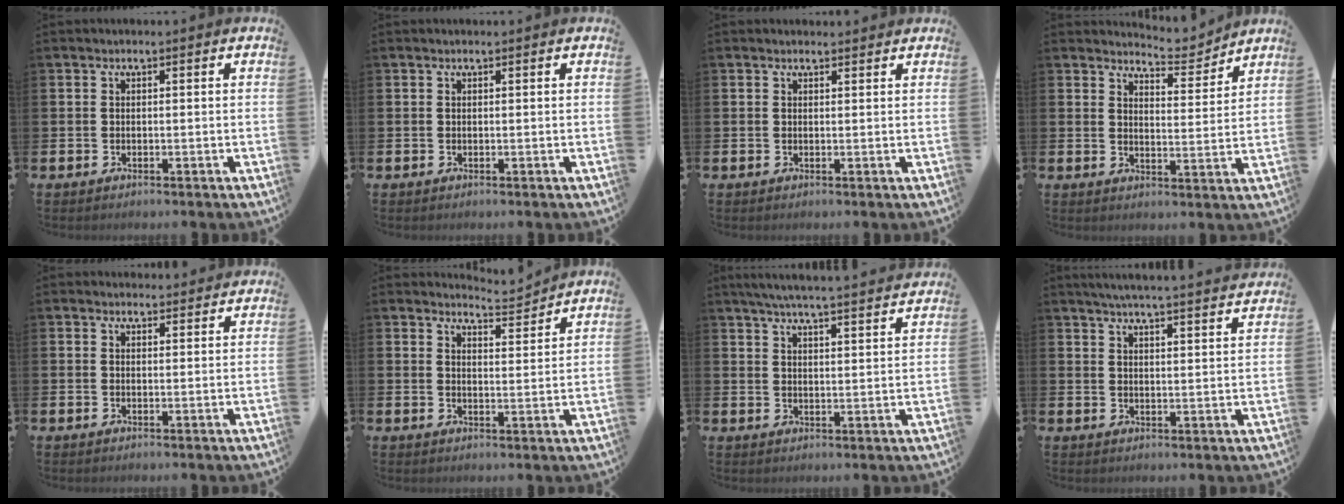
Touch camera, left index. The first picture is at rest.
{"total": 0.0}
{"total": 1.0, "force": [0.9, 0.3, 0.0], "torque": [0.007, -0.001, 0.016]}
{"total": 6.5, "force": [6.3, 1.1, 1.1], "torque": [-0.026, -0.050, 0.108]}
{"total": 1.9, "force": [1.8, 0.5, -0.2], "torque": [0.009, -0.007, 0.031]}
{"total": 4.6, "force": [4.6, 0.1, 0.2], "torque": [-0.003, -0.032, 0.081]}
{"total": 5.9, "force": [5.7, -0.3, 1.4], "torque": [-0.039, -0.033, 0.100]}
{"total": 5.1, "force": [5.0, -0.6, 1.0], "torque": [-0.027, -0.032, 0.087]}